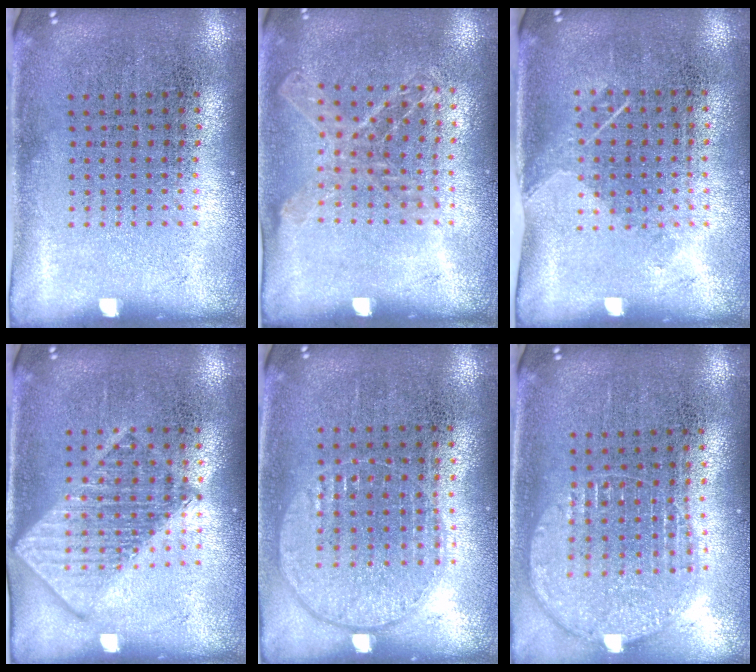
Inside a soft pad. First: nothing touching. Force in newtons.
{"total": 1.1, "press": 1.1, "slide": 0.3}
{"total": 1.2, "press": 0.9, "slide": 0.8}
{"total": 2.0, "press": 1.9, "slide": 0.2}
{"total": 0.9, "press": 0.9, "slide": 0.3}
{"total": 1.3, "press": 1.2, "slide": 0.5}